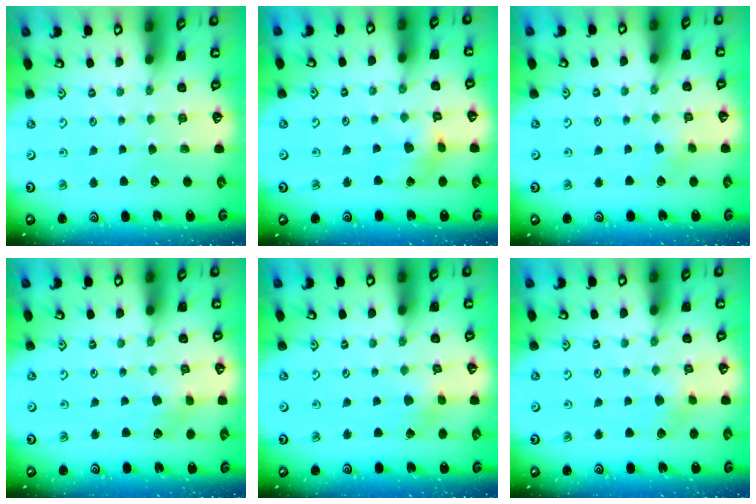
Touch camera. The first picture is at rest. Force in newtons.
{"total": 6.2, "press": 6.2, "slide": 0.8}
{"total": 2.9, "press": 2.9, "slide": 0.3}
{"total": 2.4, "press": 2.4, "slide": 0.2}
{"total": 2.4, "press": 2.4, "slide": 0.3}
{"total": 3.3, "press": 3.3, "slide": 0.5}